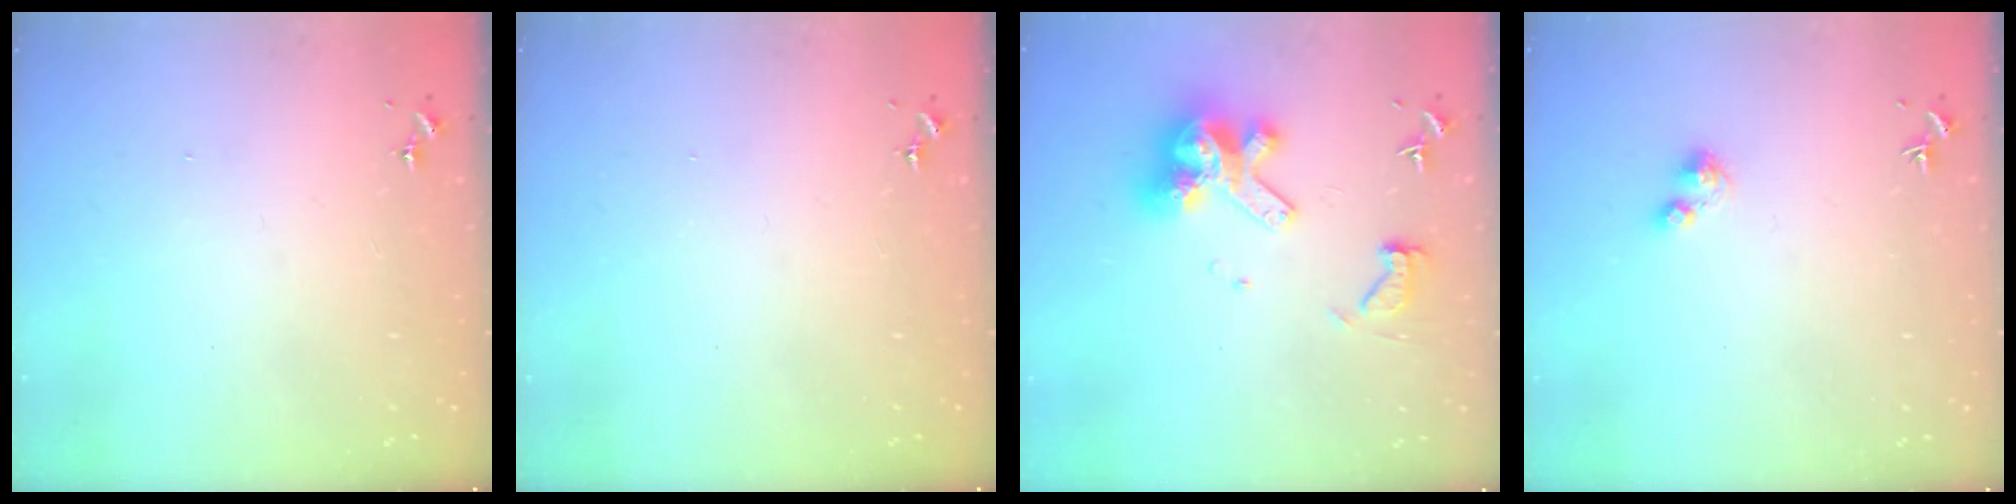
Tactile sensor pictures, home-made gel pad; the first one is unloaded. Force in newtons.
{"total": 0.0}
{"total": 14.0, "press": 13.9, "slide": 1.5}
{"total": 2.6, "press": 2.6, "slide": 0.3}